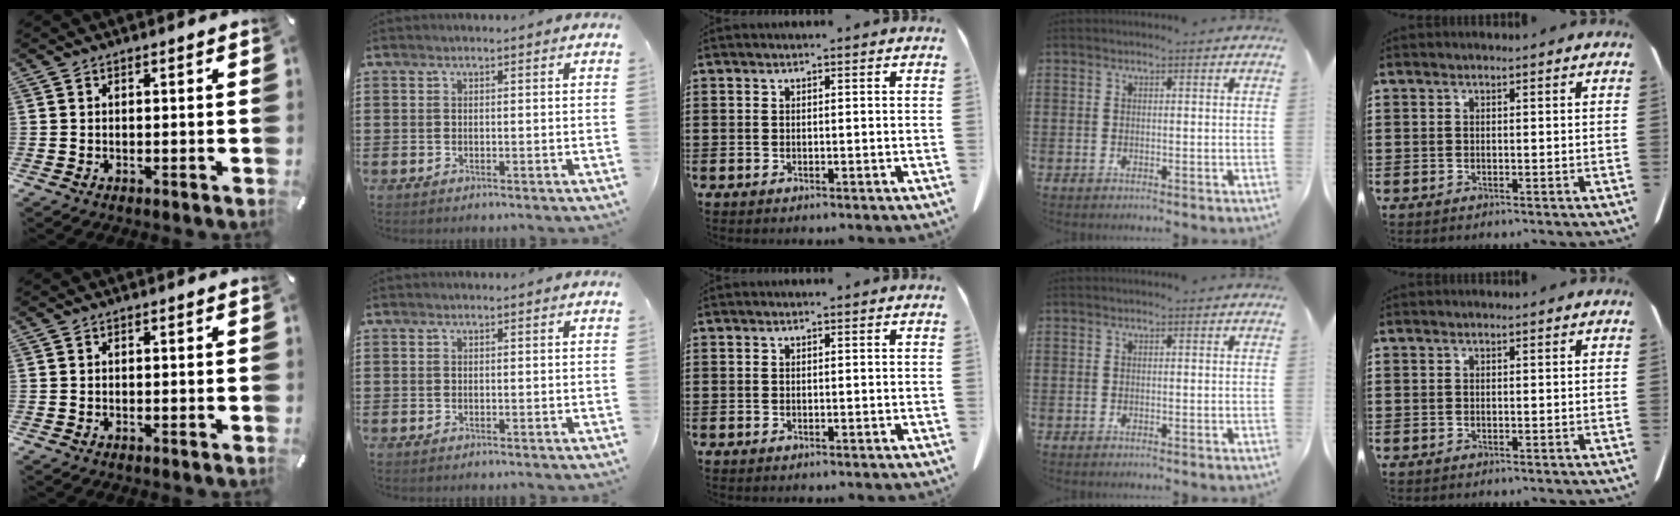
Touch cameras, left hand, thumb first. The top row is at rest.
{}